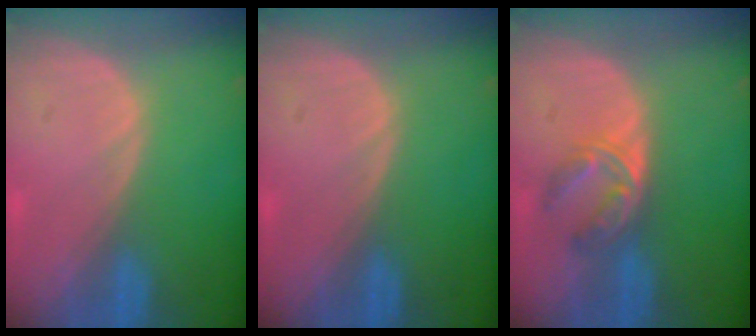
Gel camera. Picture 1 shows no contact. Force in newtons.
{"total": 0.0}
{"total": 5.7, "press": 4.7, "slide": 3.3}